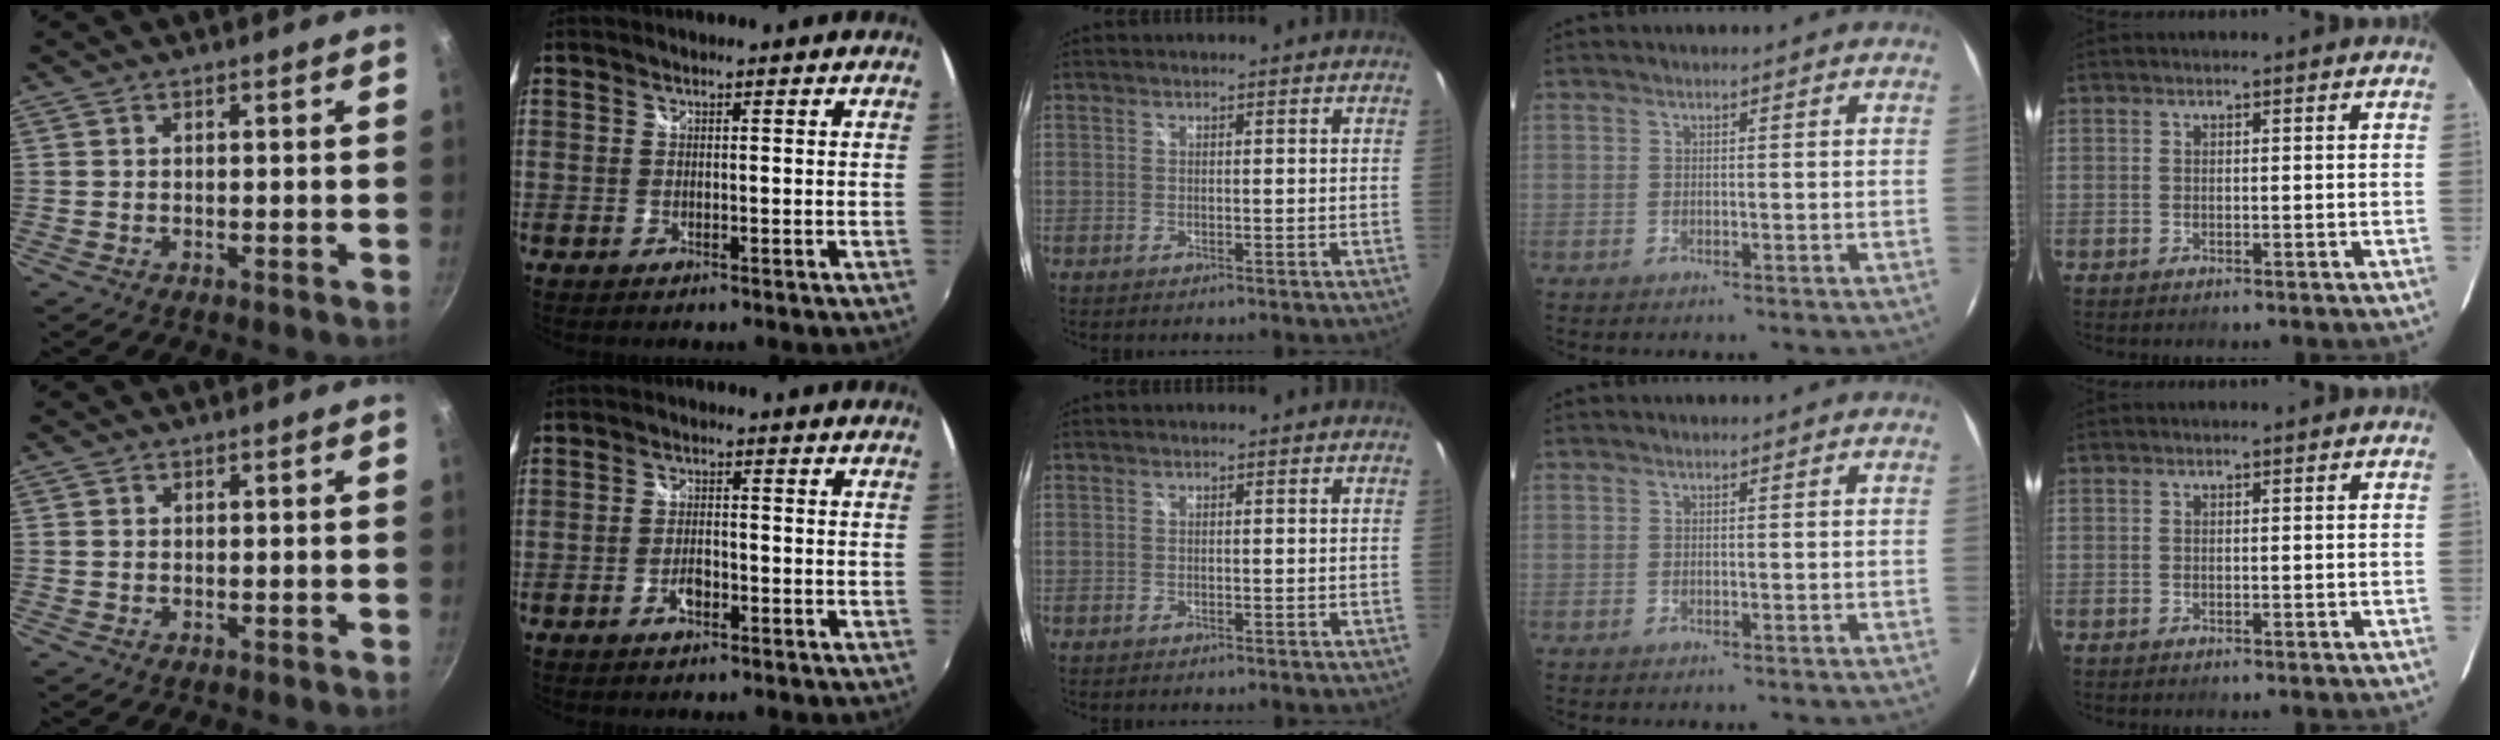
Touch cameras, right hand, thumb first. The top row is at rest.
{"thumb": {"total": 0.5, "force": [0.1, 0.4, 0.2], "torque": [-0.002, 0.002, 0.002]}, "index": {"total": 3.2, "force": [-1.8, 1.5, 2.3], "torque": [-0.050, 0.001, -0.033]}}